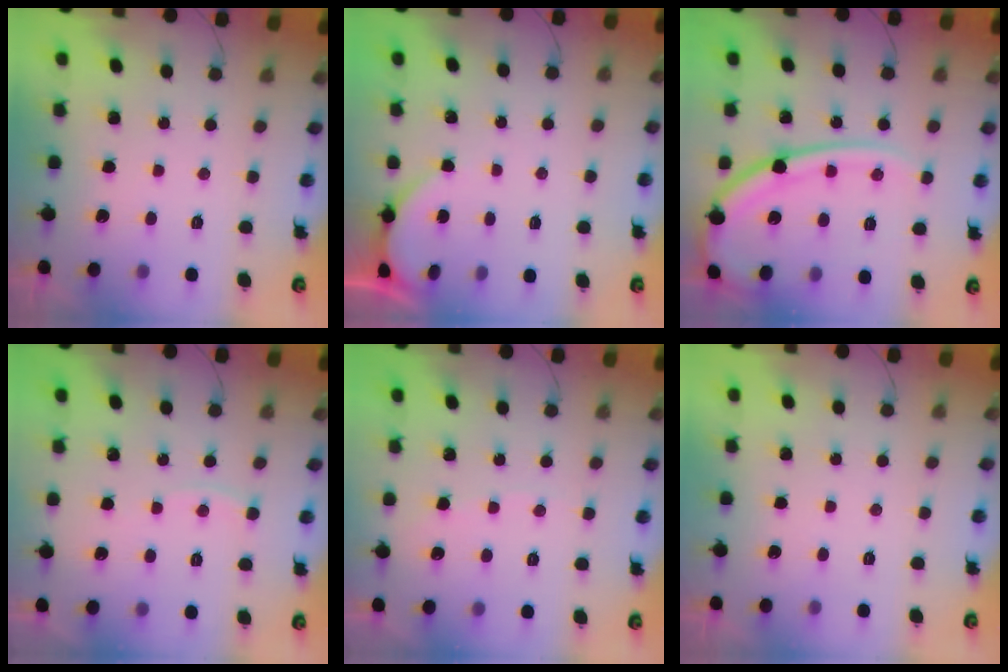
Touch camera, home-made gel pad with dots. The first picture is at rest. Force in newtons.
{"total": 2.2, "press": 2.2, "slide": 0.3}
{"total": 17.1, "press": 17.0, "slide": 1.7}
{"total": 3.5, "press": 3.5, "slide": 0.5}
{"total": 3.3, "press": 3.3, "slide": 0.3}
{"total": 0.0}